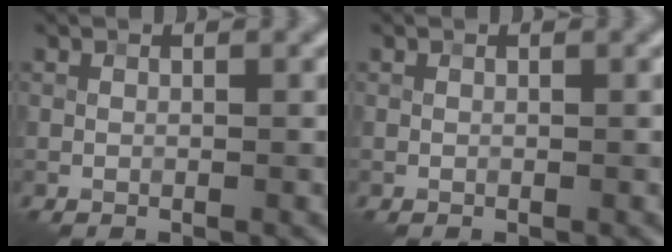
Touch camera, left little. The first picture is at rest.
{"total": 0.0}